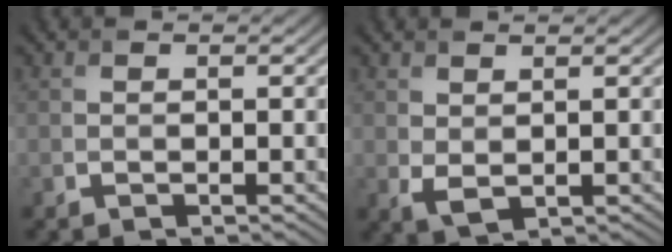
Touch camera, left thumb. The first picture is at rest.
{"total": 1.9, "force": [0.7, 1.0, 1.4], "torque": [-0.037, -0.006, 0.019]}